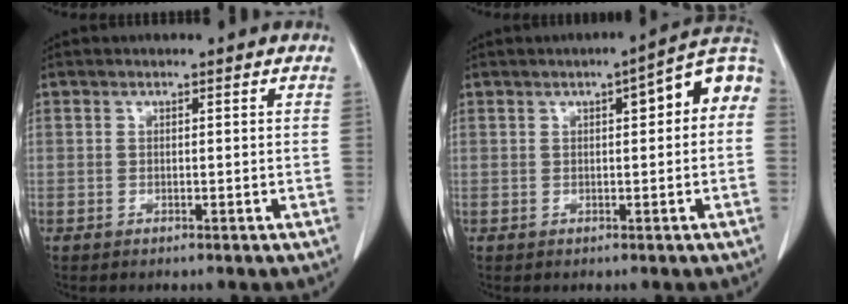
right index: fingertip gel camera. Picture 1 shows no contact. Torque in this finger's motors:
{"motor_torque": [0.63, 0.02, 0.15, 0.02]}